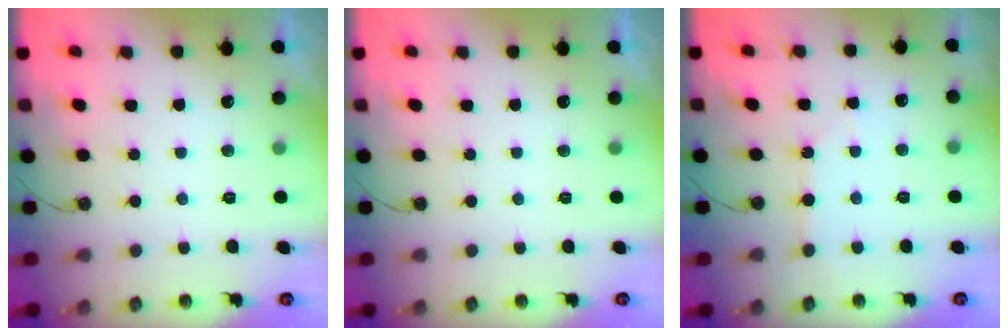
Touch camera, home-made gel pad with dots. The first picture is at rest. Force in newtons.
{"total": 0.0}
{"total": 3.5, "press": 3.5, "slide": 0.4}